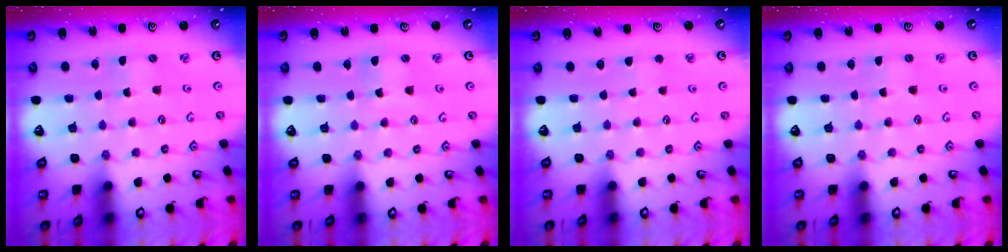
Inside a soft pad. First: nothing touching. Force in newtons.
{"total": 1.3, "press": 1.2, "slide": 0.2}
{"total": 1.6, "press": 1.5, "slide": 0.3}
{"total": 0.7, "press": 0.7, "slide": 0.3}